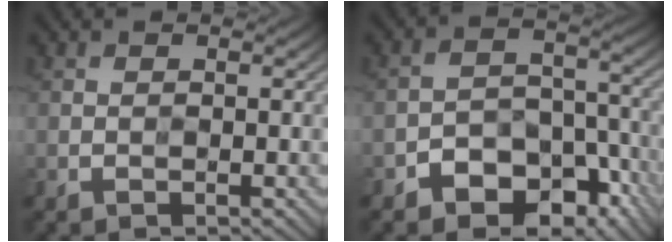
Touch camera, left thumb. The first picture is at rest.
{"total": 9.1, "force": [-5.6, 5.6, 4.5], "torque": [-0.066, -0.006, -0.095]}